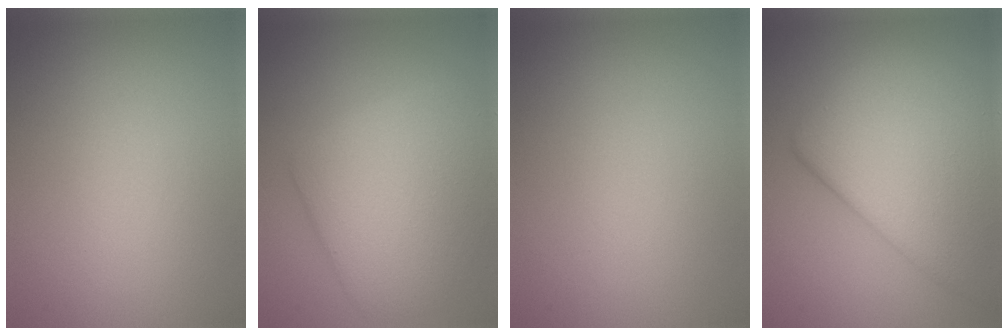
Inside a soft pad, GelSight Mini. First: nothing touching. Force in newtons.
{"total": 7.0, "press": 6.9, "slide": 0.4}
{"total": 0.0}
{"total": 10.7, "press": 10.7, "slide": 0.6}